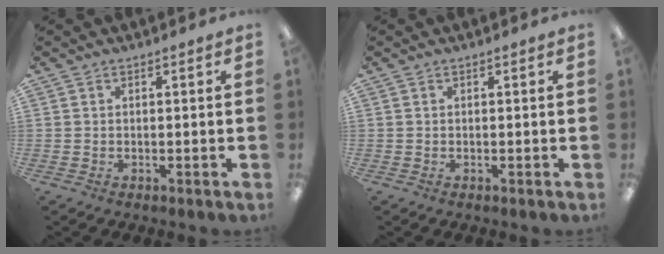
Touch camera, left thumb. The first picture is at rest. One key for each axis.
{"total": 0.0}